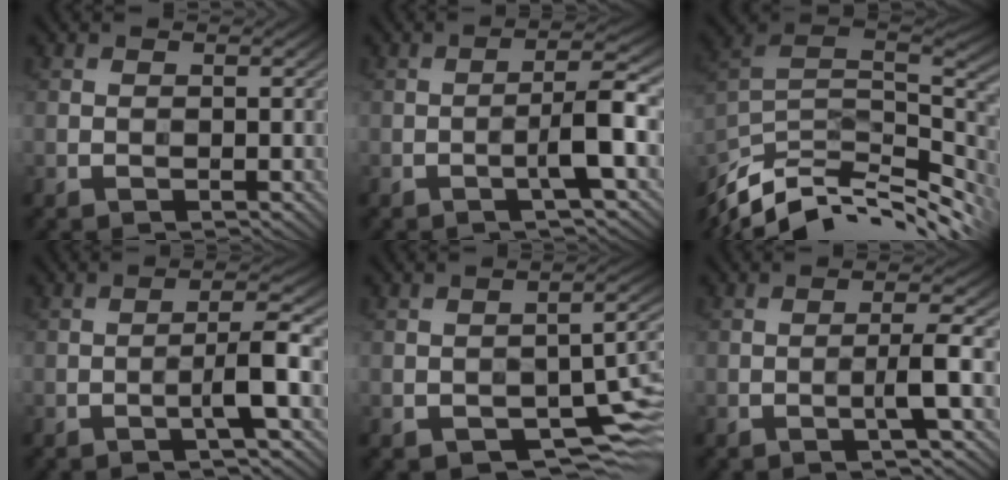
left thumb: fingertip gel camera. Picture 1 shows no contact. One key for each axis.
{"total": 4.8, "fx": -1.6, "fy": 0.2, "fz": 4.5, "tx": -0.073, "ty": 0.024, "tz": -0.034}
{"total": 12.4, "fx": -7.5, "fy": 4.7, "fz": 8.7, "tx": -0.219, "ty": -0.002, "tz": -0.124}
{"total": 4.2, "fx": -1.5, "fy": 0.1, "fz": 3.9, "tx": -0.064, "ty": 0.023, "tz": -0.032}
{"total": 8.4, "fx": -3.3, "fy": 4.2, "fz": 6.4, "tx": -0.091, "ty": -0.014, "tz": -0.047}
{"total": 3.1, "fx": -0.9, "fy": -0.2, "fz": 3.0, "tx": -0.053, "ty": 0.018, "tz": -0.023}